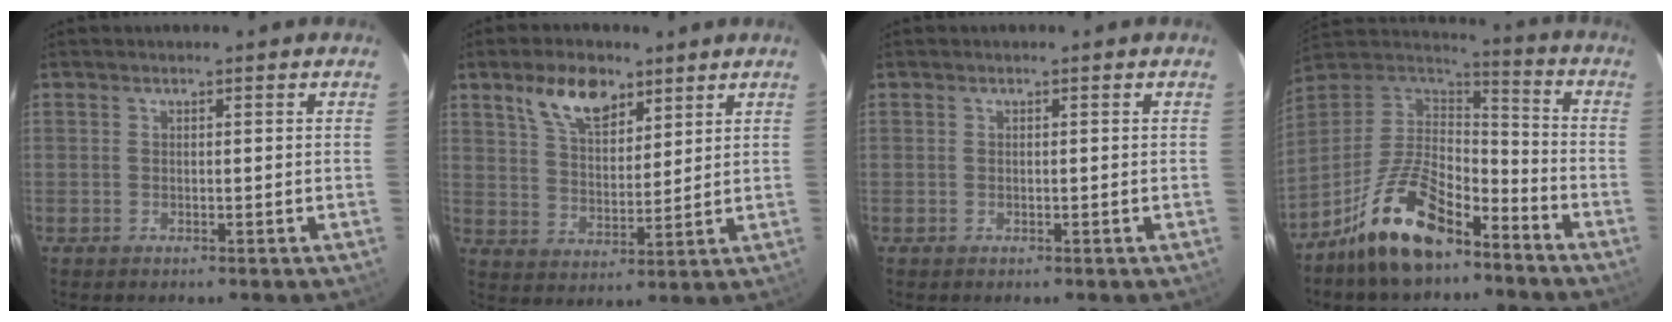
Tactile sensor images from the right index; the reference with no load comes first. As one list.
[{"total": 9.8, "force": [6.1, 4.8, 5.9], "torque": [-0.103, 0.011, 0.115]}, {"total": 0.0}, {"total": 17.9, "force": [-11.8, 7.5, 11.2], "torque": [-0.233, 0.006, -0.213]}]